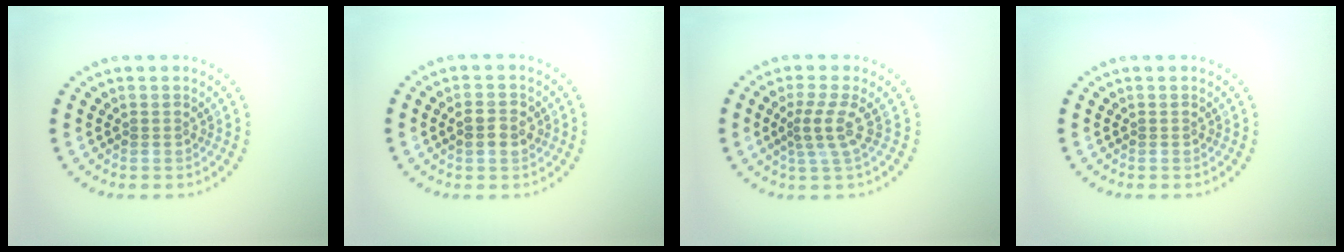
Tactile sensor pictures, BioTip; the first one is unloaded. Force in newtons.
{"total": 2.3, "press": 2.3, "slide": 0.2}
{"total": 2.5, "press": 1.8, "slide": 1.8}
{"total": 0.0}